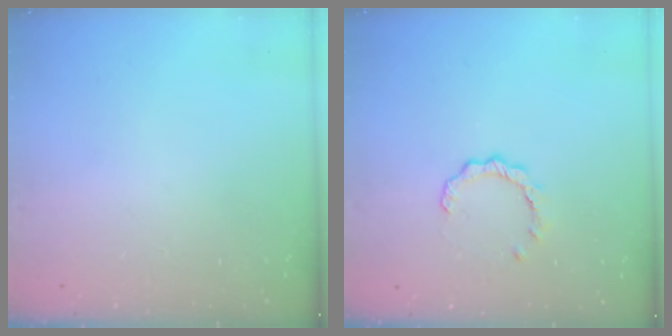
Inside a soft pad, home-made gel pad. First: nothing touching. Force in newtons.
{"total": 2.6, "press": 2.6, "slide": 0.2}